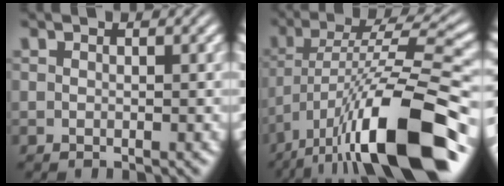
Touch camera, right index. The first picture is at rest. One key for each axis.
{"total": 10.1, "fx": -3.0, "fy": 2.4, "fz": 9.3, "tx": -0.159, "ty": -0.025, "tz": -0.025}